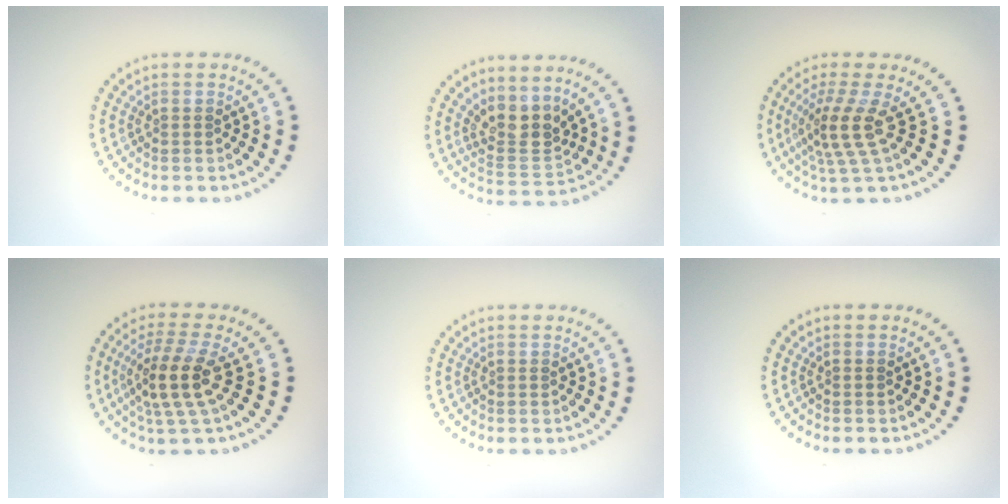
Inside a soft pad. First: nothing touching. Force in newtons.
{"total": 3.2, "press": 2.4, "slide": 2.1}
{"total": 3.7, "press": 2.7, "slide": 2.5}
{"total": 4.4, "press": 3.8, "slide": 2.3}
{"total": 0.0}
{"total": 0.0}